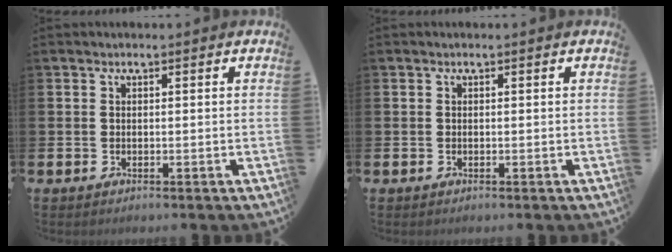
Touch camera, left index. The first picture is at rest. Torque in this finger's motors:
{"motor_torque": [-0.15, -0.18, 0.04, 0.01]}